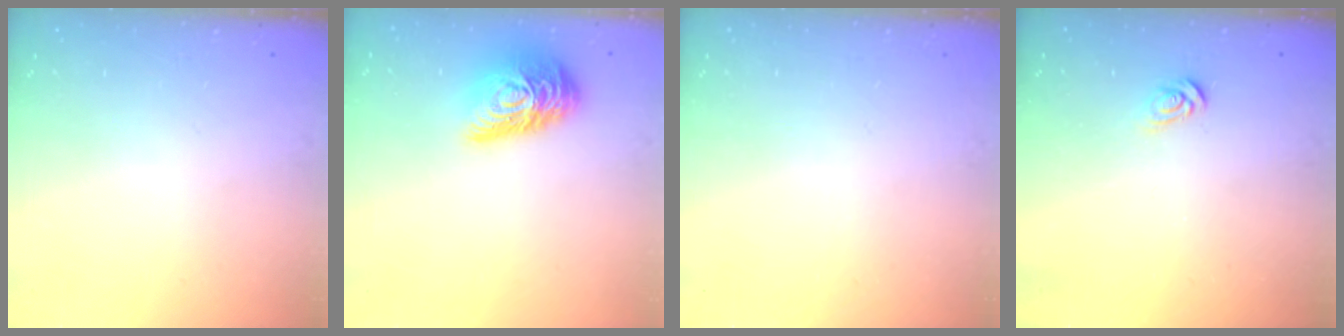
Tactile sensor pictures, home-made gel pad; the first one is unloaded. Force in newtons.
{"total": 14.8, "press": 14.8, "slide": 1.0}
{"total": 0.0}
{"total": 3.7, "press": 3.7, "slide": 0.2}